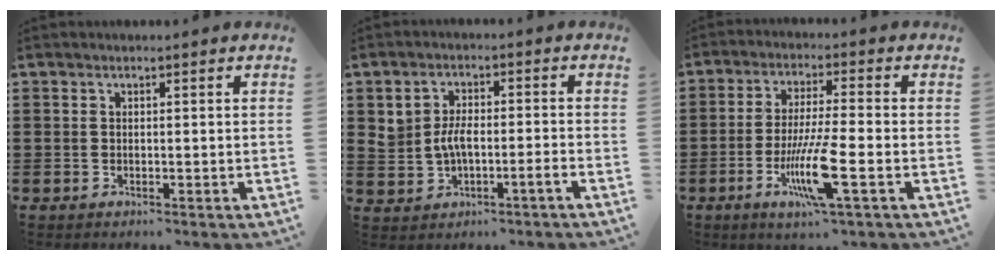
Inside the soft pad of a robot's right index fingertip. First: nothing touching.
{"total": 3.6, "force": [-0.7, 1.7, 3.1], "torque": [-0.068, 0.004, -0.018]}
{"total": 9.8, "force": [-3.6, 1.2, 9.1], "torque": [-0.186, -0.017, -0.071]}